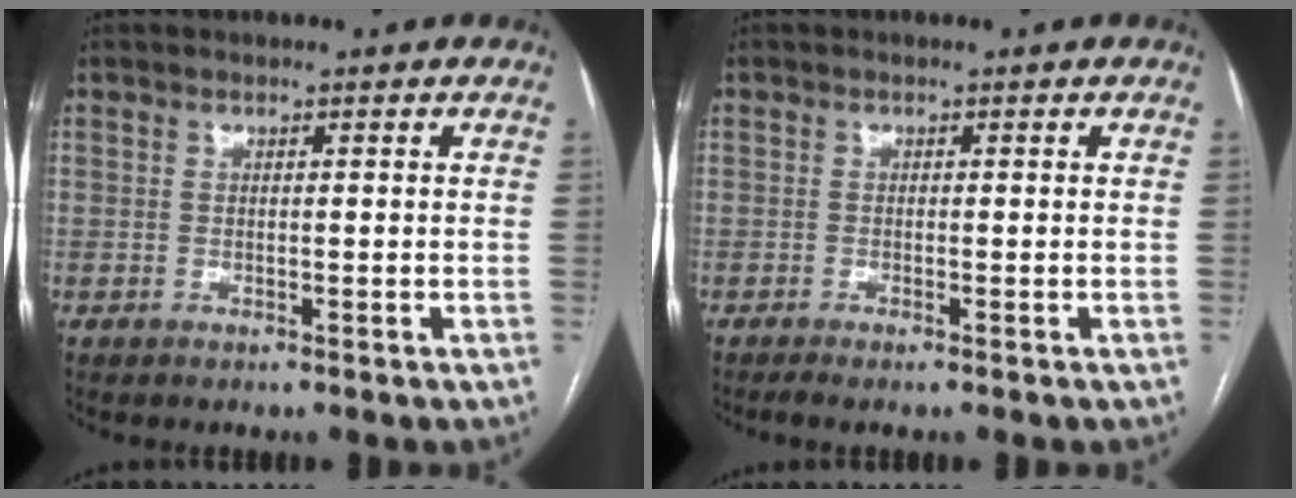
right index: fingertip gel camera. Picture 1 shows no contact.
{"total": 1.4, "force": [-0.9, 0.1, 1.0], "torque": [-0.022, -0.003, -0.018]}